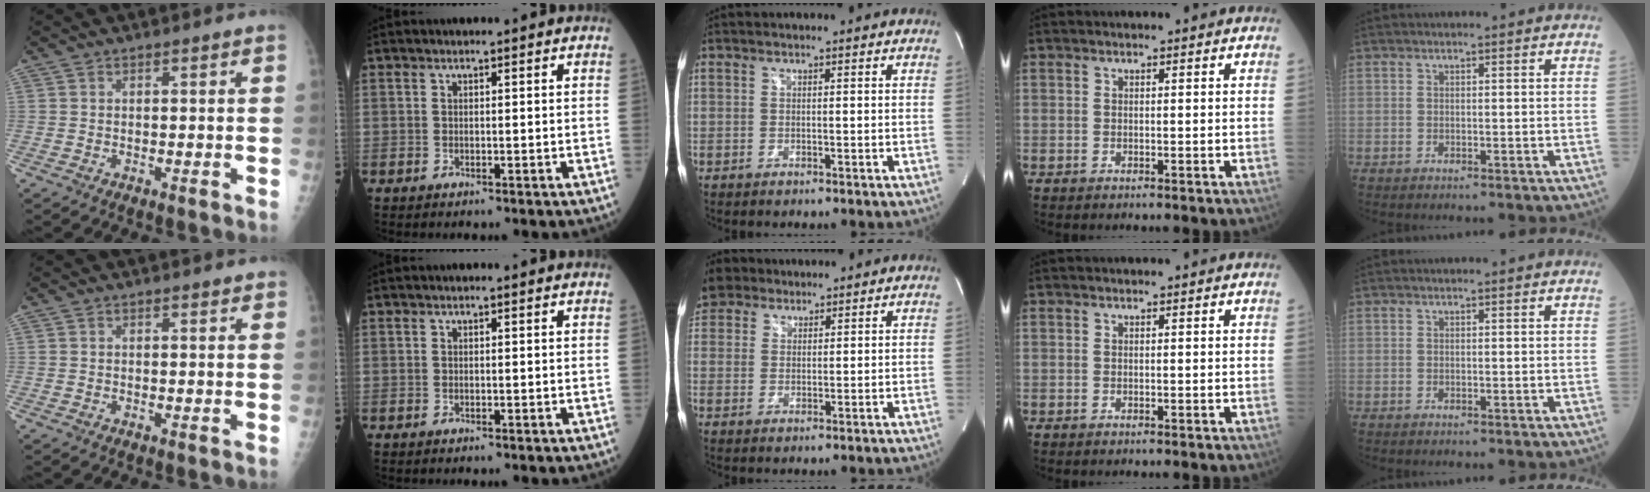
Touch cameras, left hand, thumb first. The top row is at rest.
{"thumb": {"total": 0.8, "force": [0.6, 0.4, 0.3], "torque": [-0.003, -0.003, 0.005]}, "middle": {"total": 5.8, "force": [4.8, 3.3, 0.7], "torque": [-0.018, 0.024, 0.096]}}